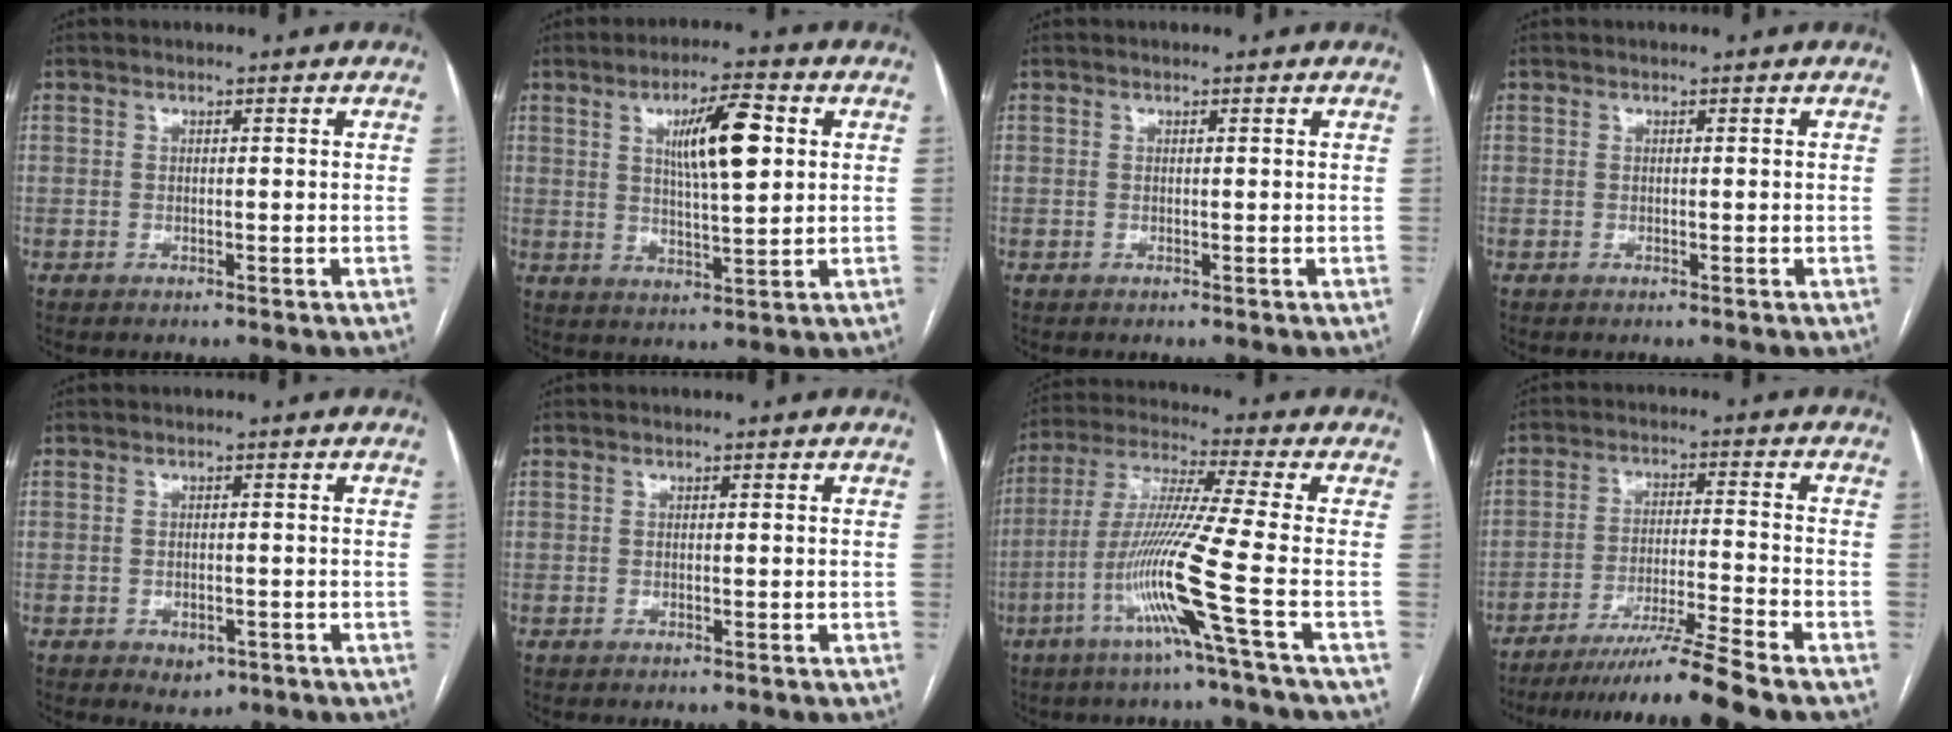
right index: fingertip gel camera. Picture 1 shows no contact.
{"total": 9.5, "force": [2.8, 1.6, 8.9], "torque": [-0.149, 0.006, 0.050]}
{"total": 0.0}
{"total": 0.0}
{"total": 2.3, "force": [-1.1, 1.6, 1.2], "torque": [-0.009, 0.001, -0.004]}
{"total": 0.0}
{"total": 13.0, "force": [-5.0, -2.7, 11.7], "torque": [-0.236, -0.018, -0.103]}
{"total": 10.2, "force": [-8.5, -3.2, 4.8], "torque": [-0.067, -0.027, -0.145]}